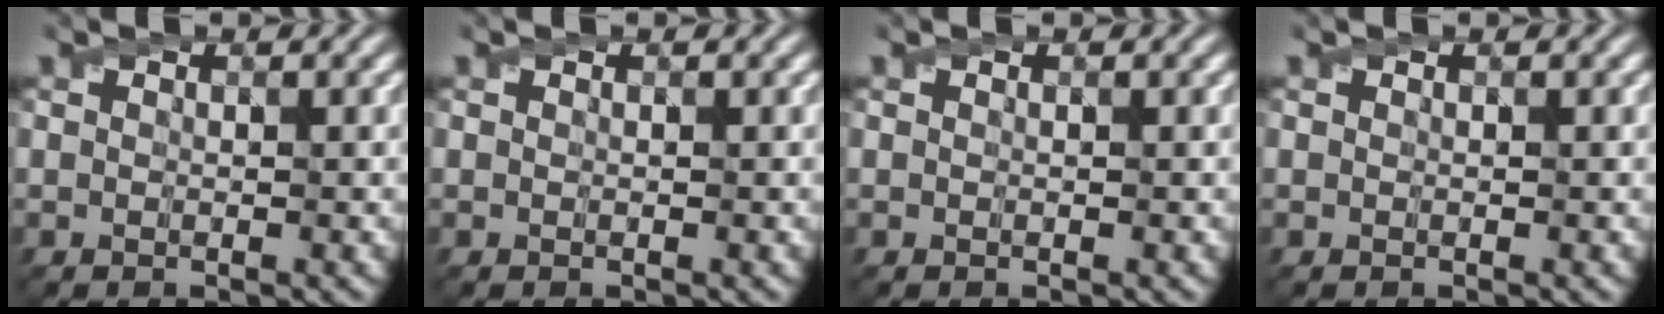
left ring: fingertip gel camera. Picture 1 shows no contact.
{"total": 0.0}
{"total": 0.0}
{"total": 0.0}